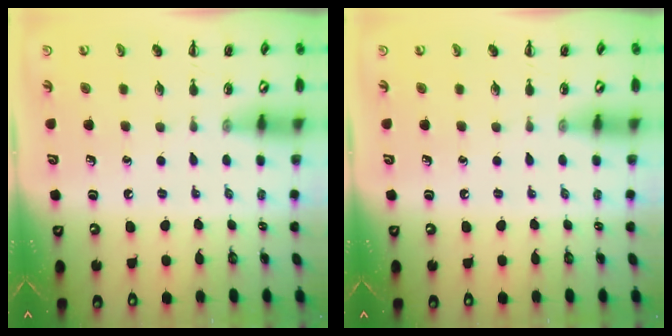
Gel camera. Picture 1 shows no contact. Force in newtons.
{"total": 0.0}